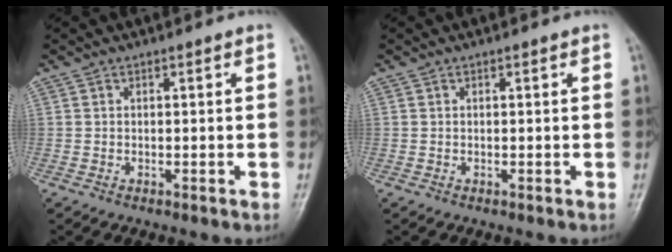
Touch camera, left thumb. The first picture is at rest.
{"total": 0.0}